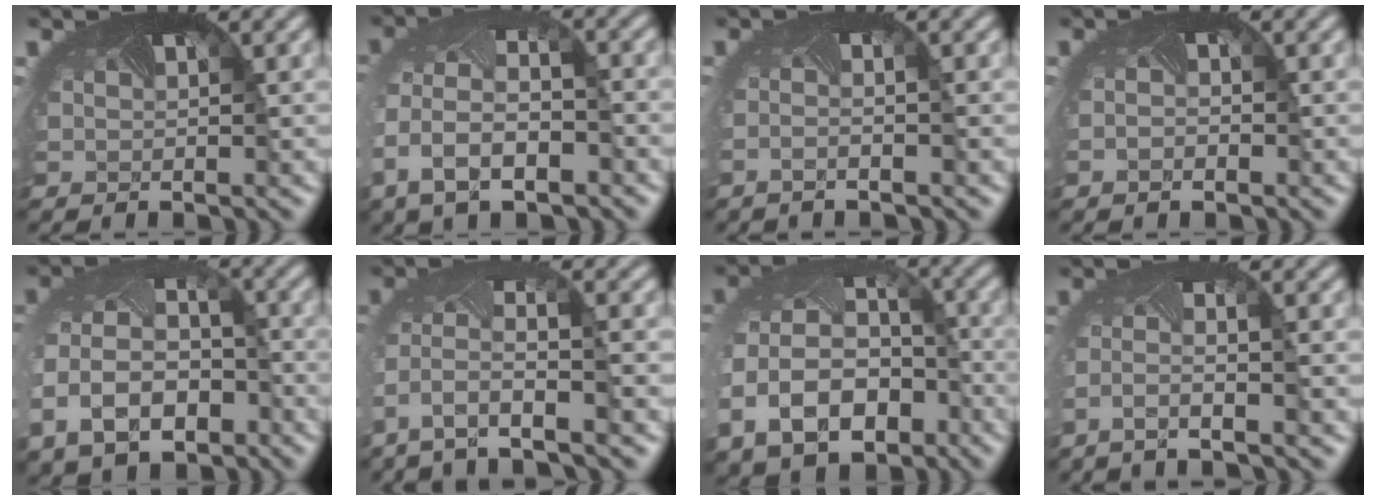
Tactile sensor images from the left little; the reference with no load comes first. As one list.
[{"total": 7.6, "force": [-3.0, 4.5, 5.3], "torque": [-0.141, -0.030, -0.041]}, {"total": 1.5, "force": [-1.2, -0.1, 0.8], "torque": [-0.020, -0.017, -0.024]}, {"total": 0.9, "force": [-0.8, 0.2, 0.3], "torque": [-0.015, -0.011, -0.008]}, {"total": 7.8, "force": [-3.7, 5.3, 4.3], "torque": [-0.119, -0.031, -0.057]}, {"total": 5.5, "force": [-3.6, 1.6, 3.8], "torque": [-0.118, -0.024, -0.060]}, {"total": 9.3, "force": [-4.2, 6.6, 5.0], "torque": [-0.134, -0.038, -0.062]}, {"total": 2.9, "force": [-2.1, -0.1, 1.9], "torque": [-0.051, -0.007, -0.051]}]